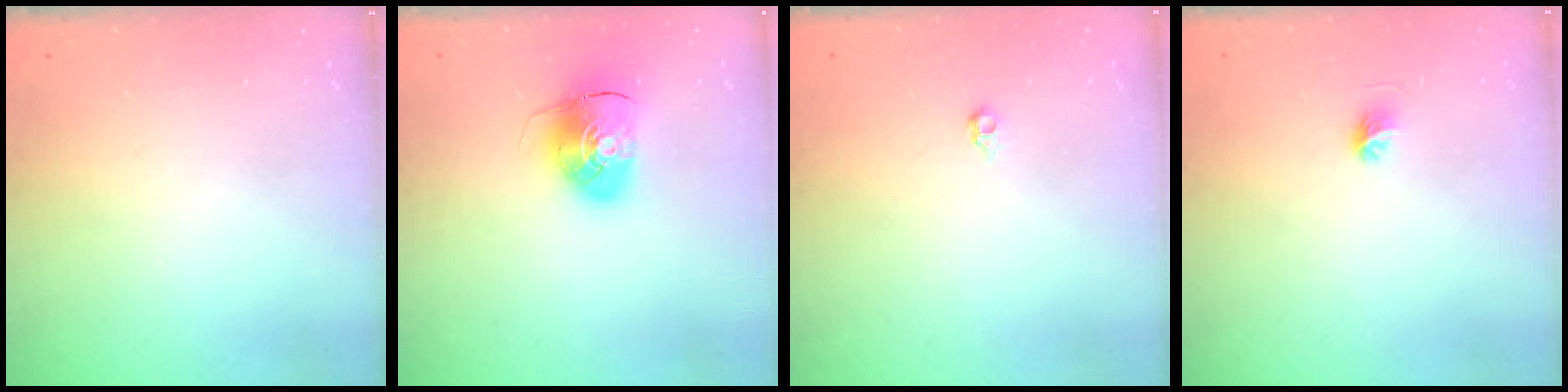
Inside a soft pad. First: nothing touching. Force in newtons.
{"total": 9.1, "press": 9.0, "slide": 0.8}
{"total": 3.9, "press": 3.8, "slide": 0.8}
{"total": 4.2, "press": 3.9, "slide": 1.4}